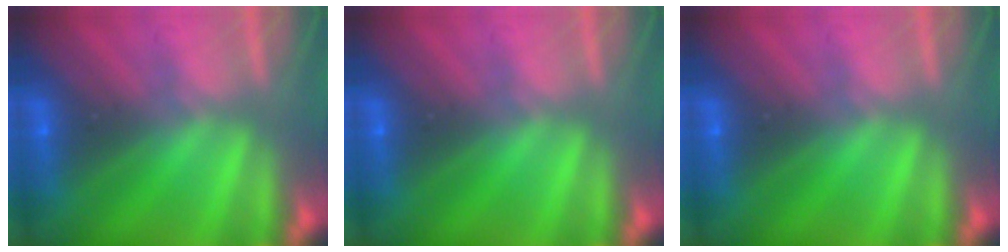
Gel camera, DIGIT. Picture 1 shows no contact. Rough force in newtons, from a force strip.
{"total": 0.0}
{"total": 0.0}